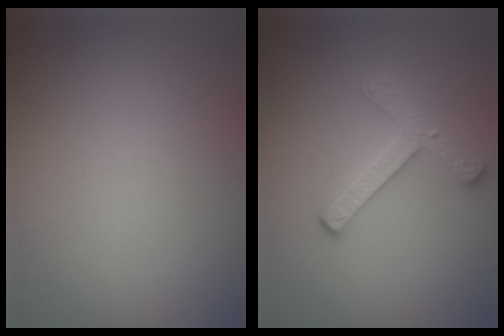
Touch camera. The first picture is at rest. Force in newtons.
{"total": 3.3, "press": 2.9, "slide": 1.6}